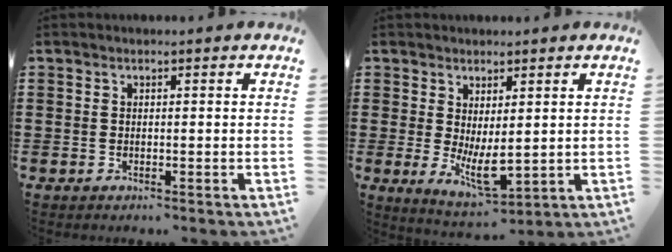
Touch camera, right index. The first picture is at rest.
{"total": 5.5, "force": [-0.1, 2.2, 5.0], "torque": [-0.093, -0.013, 0.001]}